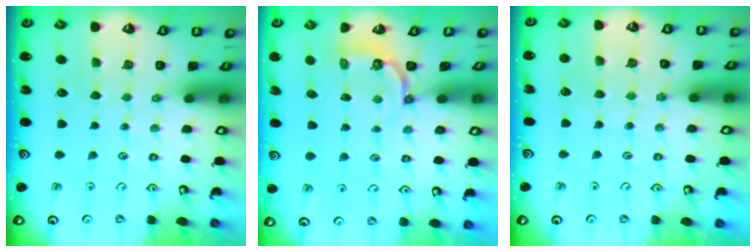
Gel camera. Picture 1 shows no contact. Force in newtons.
{"total": 3.9, "press": 2.8, "slide": 2.7}
{"total": 3.7, "press": 3.7, "slide": 0.4}